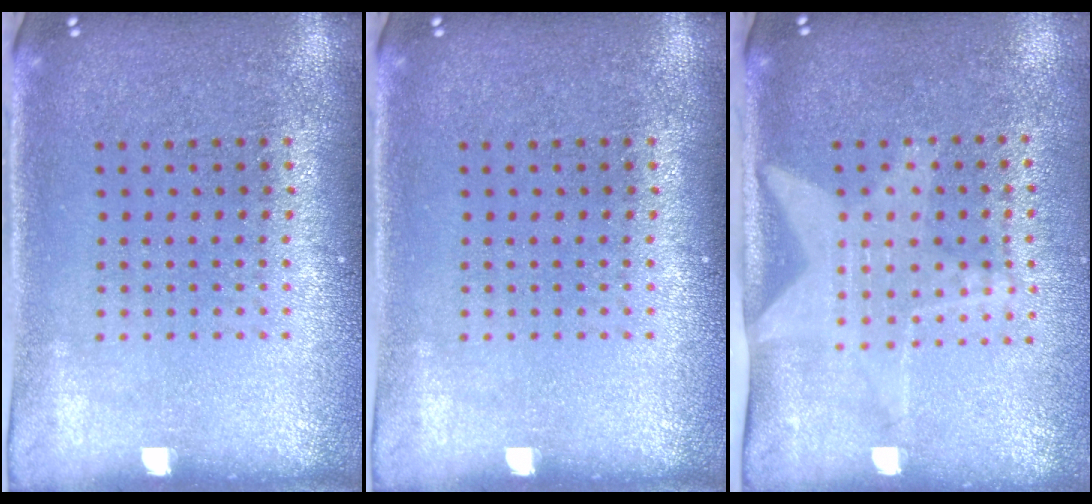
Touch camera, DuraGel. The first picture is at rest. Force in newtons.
{"total": 0.0}
{"total": 2.1, "press": 1.6, "slide": 1.3}